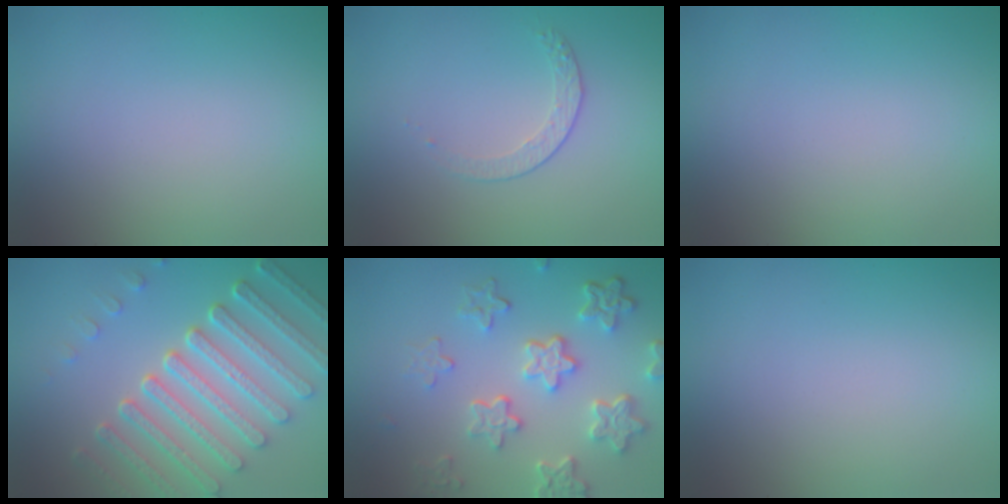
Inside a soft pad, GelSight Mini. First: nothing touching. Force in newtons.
{"total": 1.5, "press": 0.9, "slide": 1.2}
{"total": 0.0}
{"total": 7.4, "press": 5.6, "slide": 4.9}
{"total": 5.9, "press": 4.4, "slide": 4.0}
{"total": 0.0}